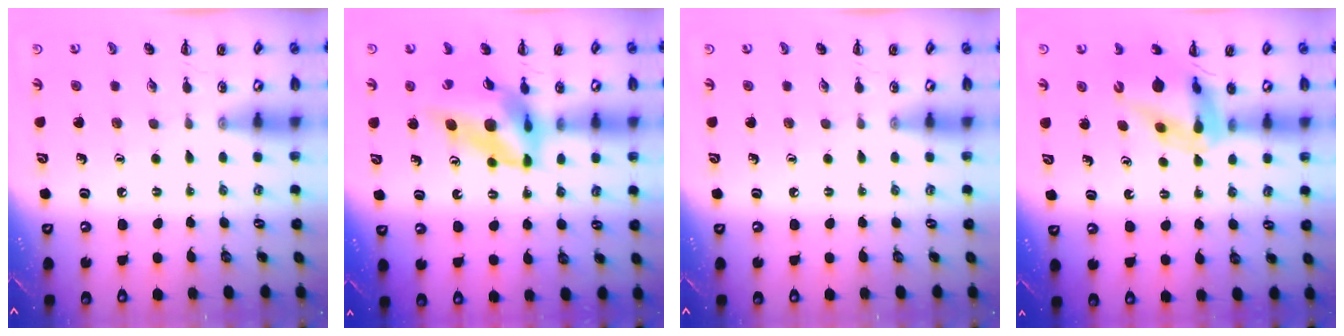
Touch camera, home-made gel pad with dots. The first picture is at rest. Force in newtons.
{"total": 12.5, "press": 11.9, "slide": 3.8}
{"total": 0.0}
{"total": 12.4, "press": 11.9, "slide": 3.5}